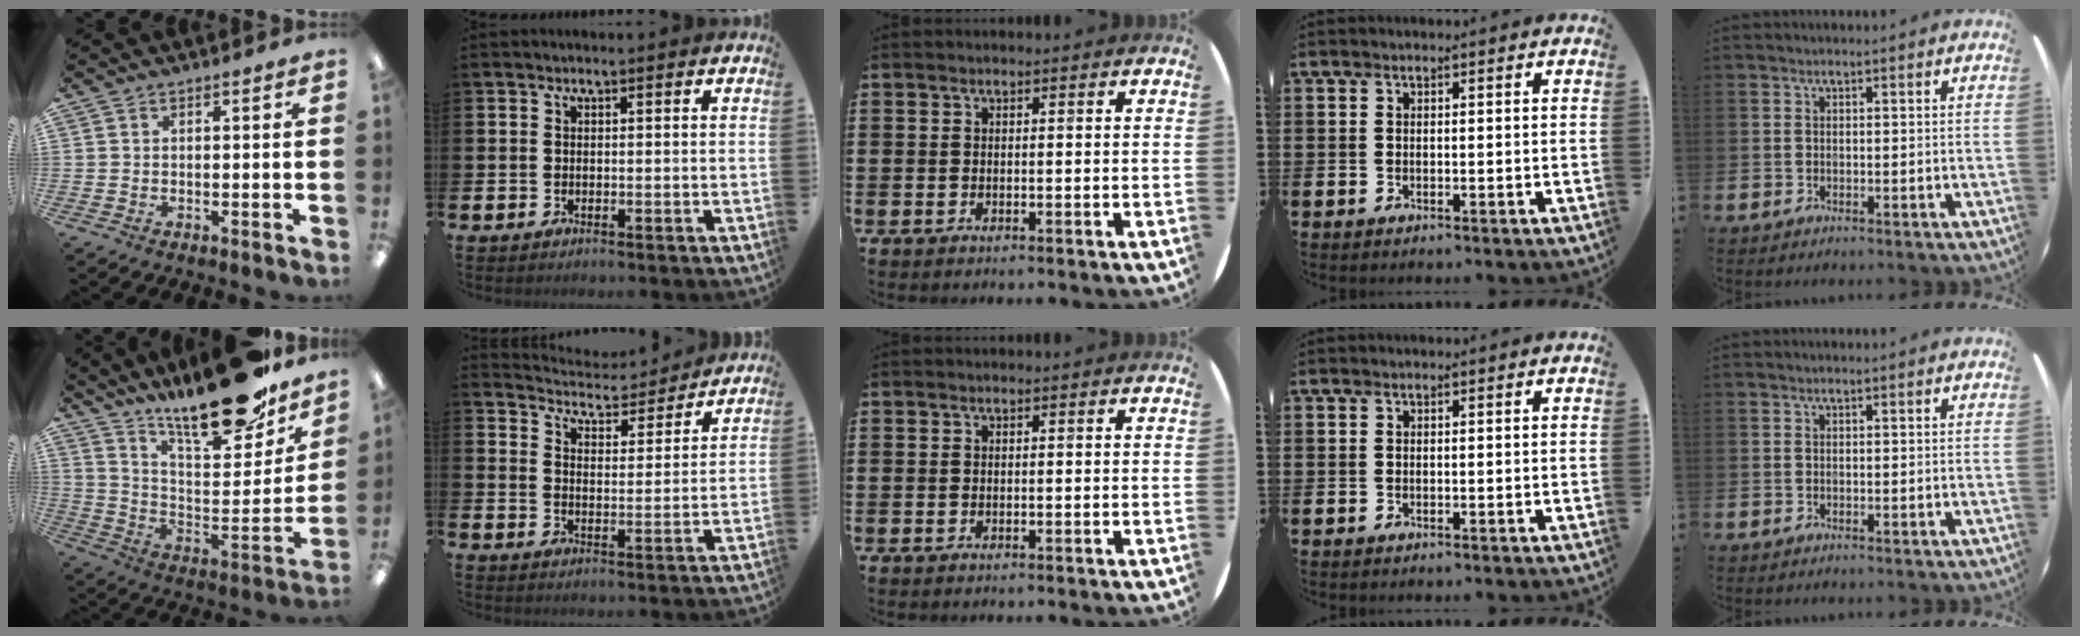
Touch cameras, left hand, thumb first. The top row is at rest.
{"thumb": {"total": 23.6, "force": [18.7, 6.5, 12.8], "torque": [-0.184, -0.126, 0.310]}, "index": {"total": 4.9, "force": [4.8, 1.0, 0.3], "torque": [-0.025, -0.041, 0.079]}}